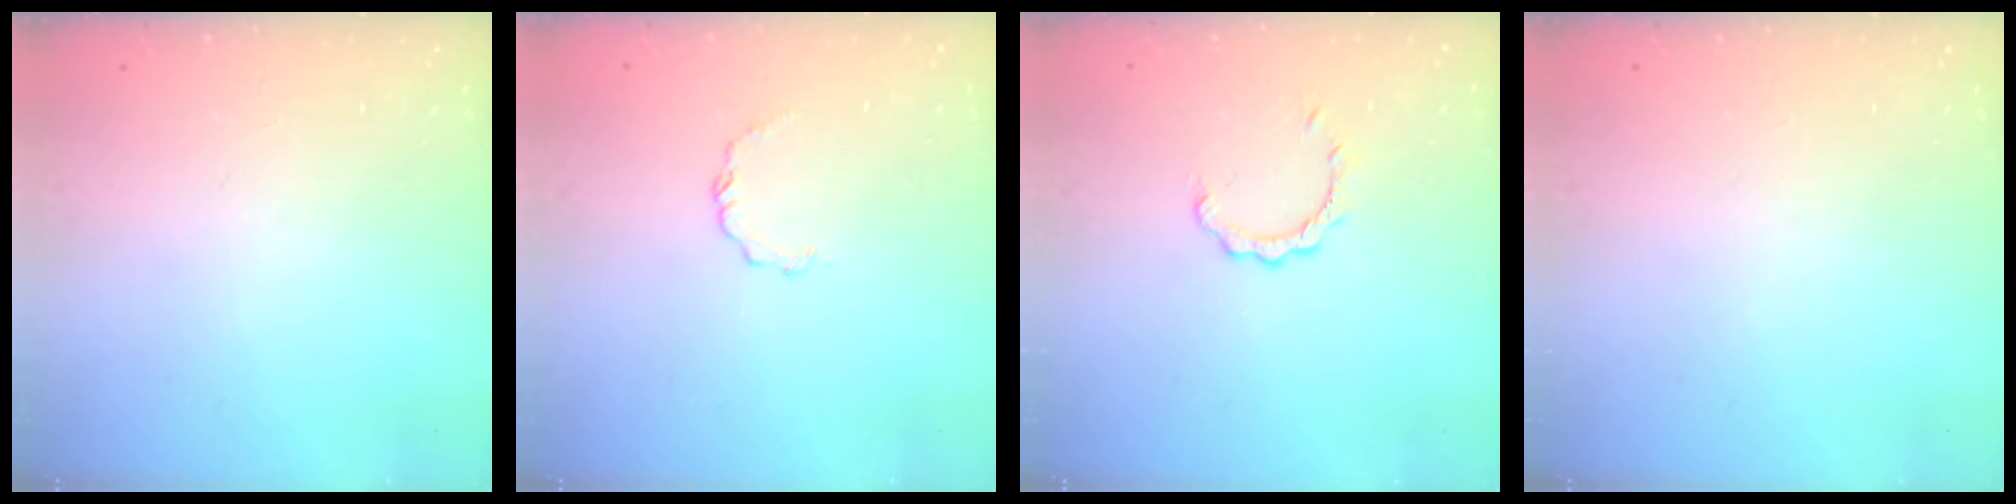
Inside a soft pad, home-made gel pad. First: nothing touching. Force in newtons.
{"total": 3.8, "press": 3.8, "slide": 0.3}
{"total": 2.5, "press": 2.5, "slide": 0.3}
{"total": 0.0}